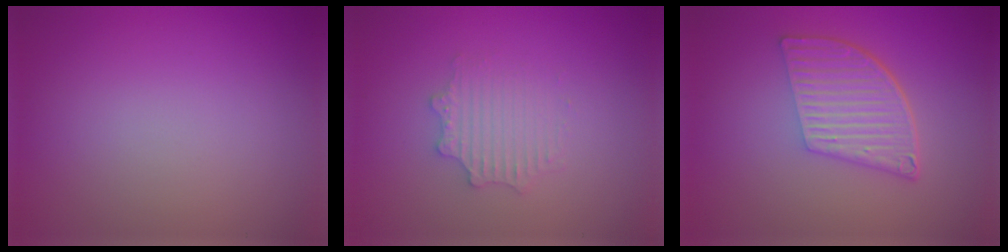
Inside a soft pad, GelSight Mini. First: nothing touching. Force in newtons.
{"total": 2.6, "press": 2.6, "slide": 0.4}
{"total": 6.1, "press": 4.2, "slide": 4.4}